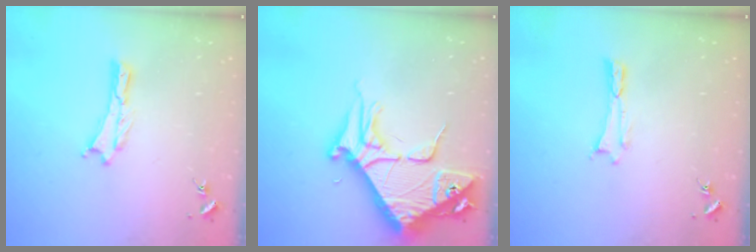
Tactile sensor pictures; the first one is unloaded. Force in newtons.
{"total": 9.0, "press": 8.9, "slide": 1.2}
{"total": 0.0}